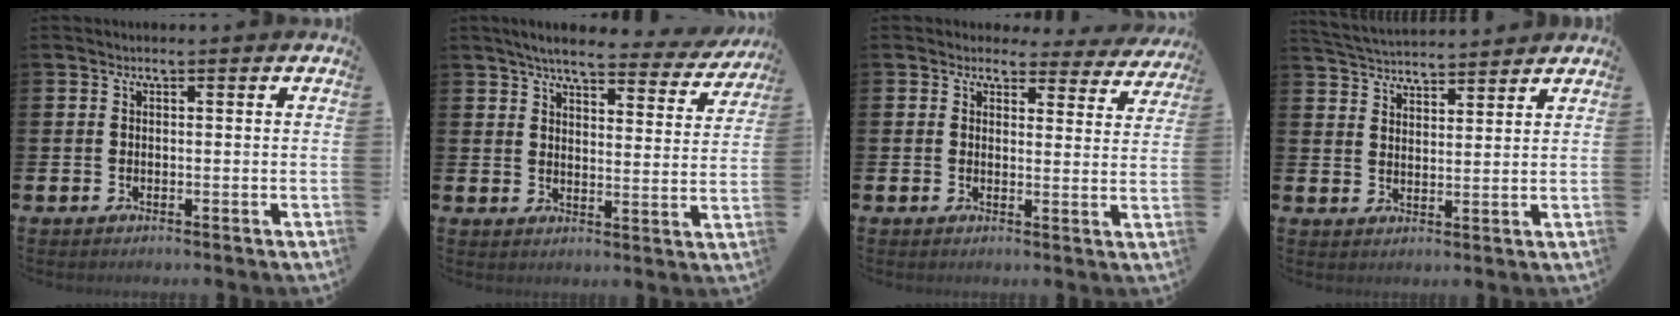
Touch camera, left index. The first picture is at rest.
{"total": 5.6, "force": [5.1, 0.8, 2.1], "torque": [-0.047, -0.030, 0.085]}
{"total": 3.0, "force": [2.7, 1.4, 0.2], "torque": [-0.006, -0.018, 0.043]}
{"total": 4.3, "force": [4.2, 0.4, -0.1], "torque": [-0.017, -0.023, 0.077]}